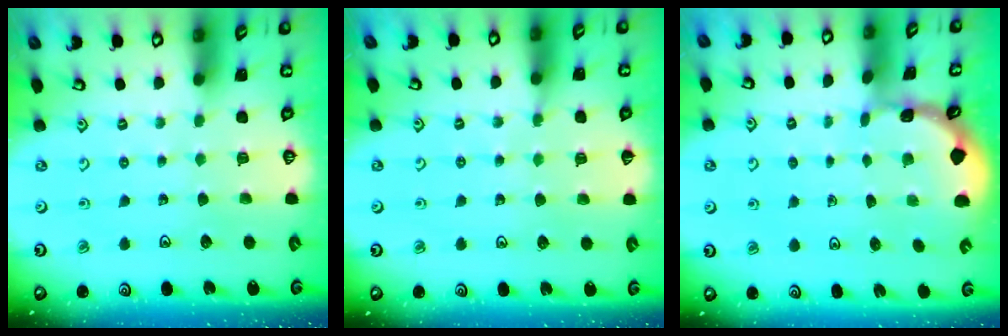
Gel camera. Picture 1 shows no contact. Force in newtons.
{"total": 4.9, "press": 4.9, "slide": 0.8}
{"total": 0.7, "press": 0.7, "slide": 0.1}